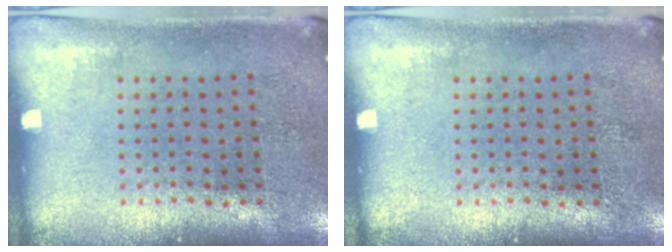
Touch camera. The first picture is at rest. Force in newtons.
{"total": 0.0}